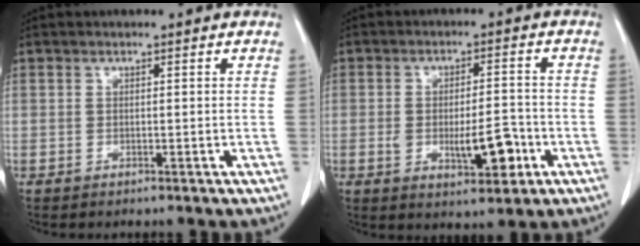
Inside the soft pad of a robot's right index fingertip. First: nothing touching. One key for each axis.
{"total": 7.9, "fx": -2.2, "fy": 2.8, "fz": 7.1, "tx": -0.109, "ty": 0.001, "tz": -0.026}